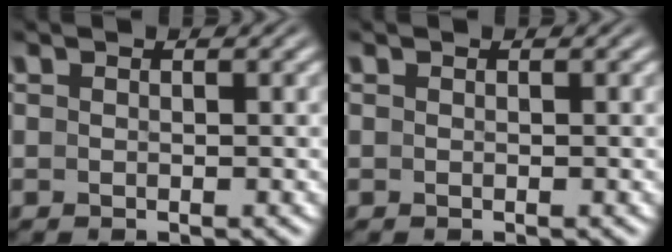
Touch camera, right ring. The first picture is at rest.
{"total": 0.0}